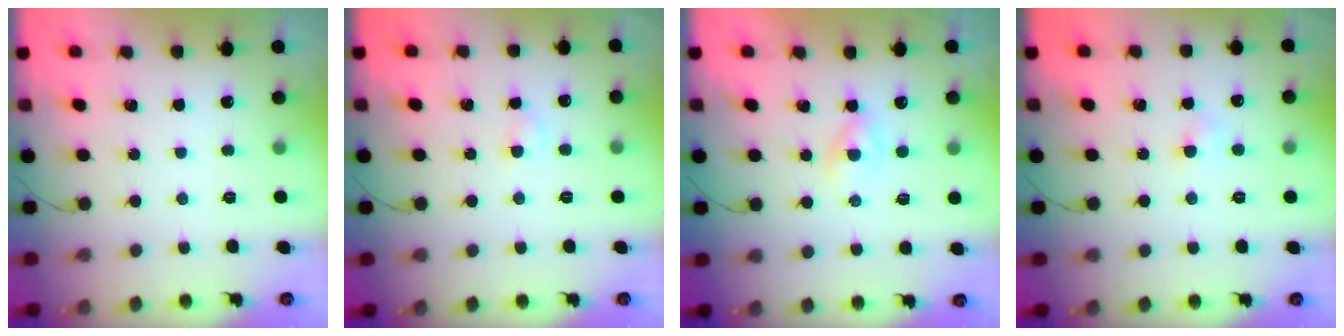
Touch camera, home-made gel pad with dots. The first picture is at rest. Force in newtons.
{"total": 2.9, "press": 2.7, "slide": 1.0}
{"total": 1.9, "press": 1.6, "slide": 0.9}
{"total": 2.9, "press": 2.7, "slide": 1.1}